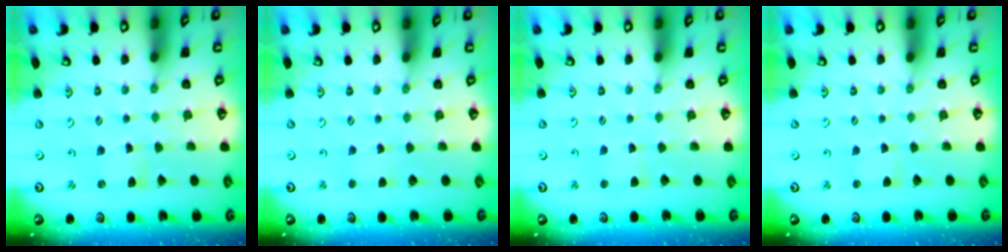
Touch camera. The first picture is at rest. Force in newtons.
{"total": 1.5, "press": 1.5, "slide": 0.2}
{"total": 2.9, "press": 2.9, "slide": 0.4}
{"total": 2.7, "press": 2.7, "slide": 0.3}